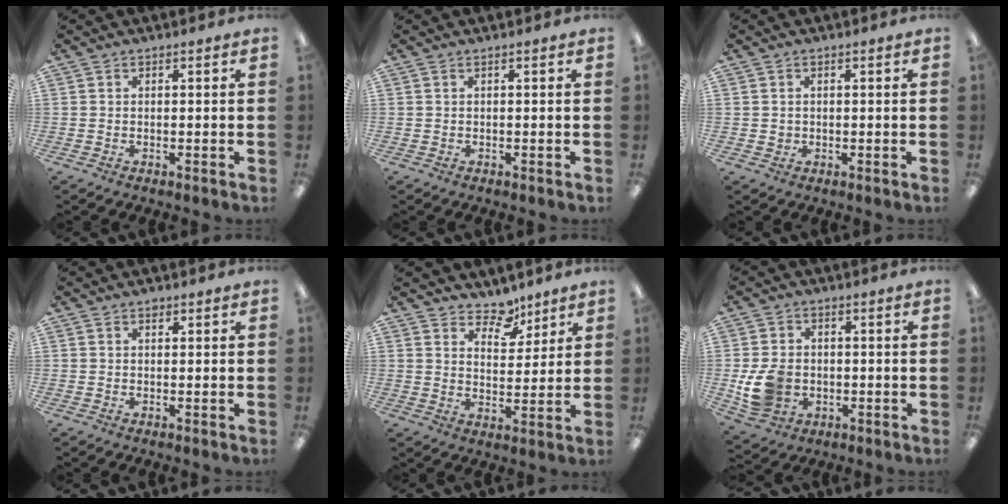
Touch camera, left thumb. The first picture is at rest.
{"total": 0.0}
{"total": 1.3, "force": [0.1, 1.3, 0.2], "torque": [-0.005, 0.005, 0.000]}
{"total": 1.0, "force": [0.6, 0.7, 0.5], "torque": [-0.004, -0.001, 0.009]}
{"total": 7.2, "force": [6.1, 3.6, 1.5], "torque": [-0.014, -0.046, 0.109]}
{"total": 9.3, "force": [-1.6, 7.8, 4.9], "torque": [-0.100, 0.011, -0.026]}